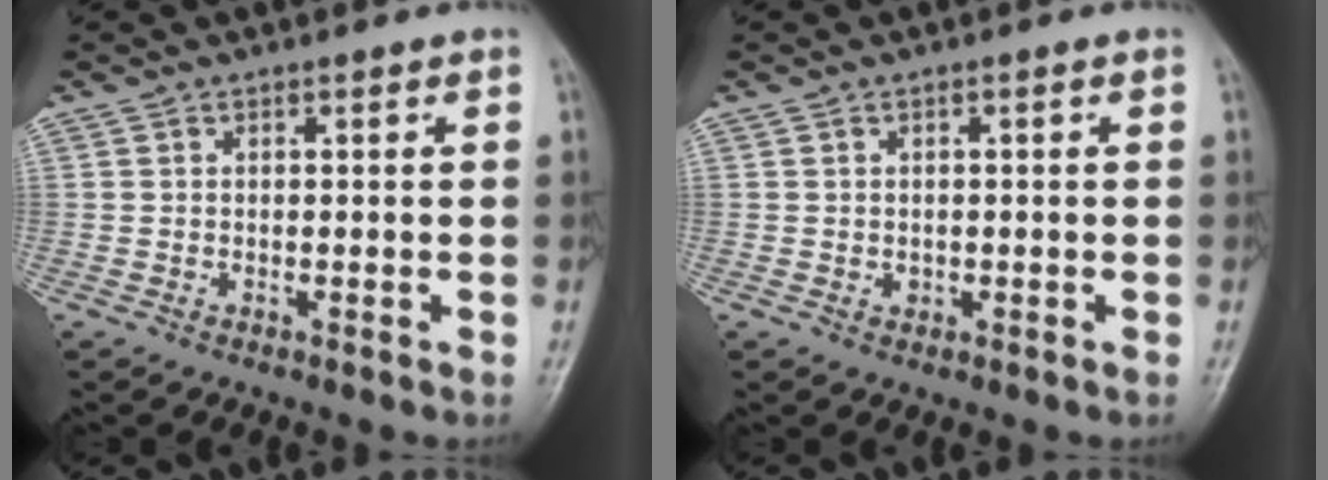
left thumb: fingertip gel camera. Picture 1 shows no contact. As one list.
[{"total": 0.9, "force": [-0.2, 0.8, 0.4], "torque": [0.001, 0.002, -0.002]}]